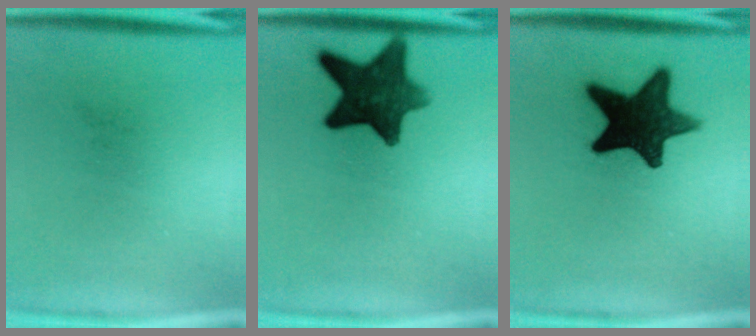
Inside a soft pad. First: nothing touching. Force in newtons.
{"total": 11.4}
{"total": 15.6}